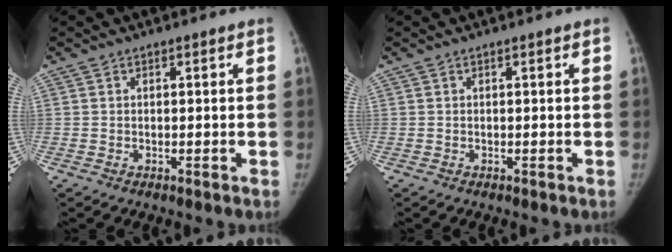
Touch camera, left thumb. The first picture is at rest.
{"total": 0.0}